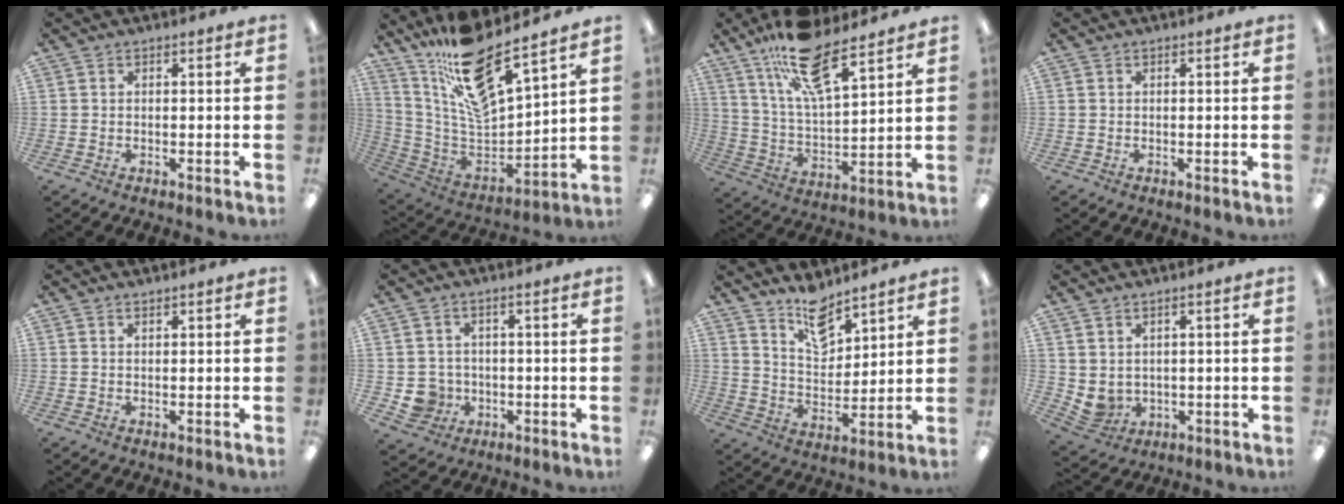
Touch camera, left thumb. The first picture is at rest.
{"total": 17.9, "force": [14.2, 4.3, 10.0], "torque": [-0.186, -0.108, 0.244]}
{"total": 17.1, "force": [11.9, 6.0, 10.7], "torque": [-0.192, -0.054, 0.205]}
{"total": 0.0}
{"total": 0.6, "force": [0.6, 0.0, 0.2], "torque": [-0.004, 0.000, 0.010]}
{"total": 4.9, "force": [-0.6, 4.8, 1.0], "torque": [-0.025, 0.008, -0.008]}
{"total": 10.1, "force": [8.5, 3.9, 3.8], "torque": [-0.062, -0.057, 0.156]}
{"total": 3.4, "force": [2.1, 2.4, 1.1], "torque": [-0.035, -0.015, 0.040]}